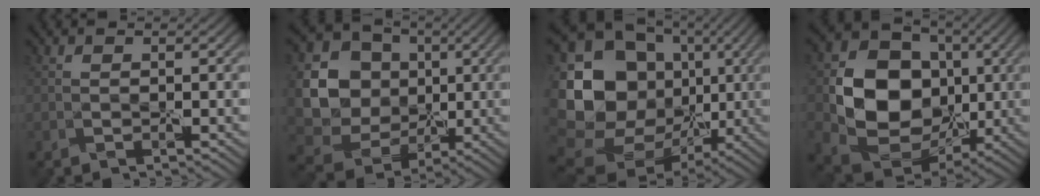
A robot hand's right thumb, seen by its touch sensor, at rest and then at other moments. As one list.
[{"total": 12.1, "force": [1.5, 11.1, 4.5], "torque": [-0.153, -0.015, 0.032]}, {"total": 19.3, "force": [1.1, 16.7, 9.7], "torque": [-0.236, -0.010, 0.031]}, {"total": 12.2, "force": [0.3, 10.3, 6.6], "torque": [-0.139, -0.010, 0.002]}]